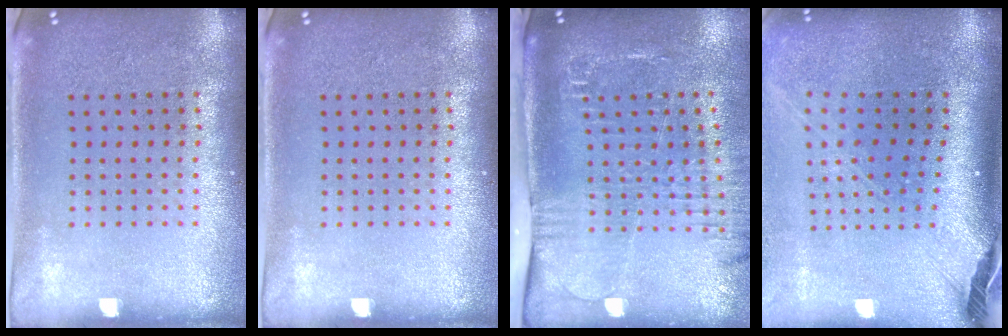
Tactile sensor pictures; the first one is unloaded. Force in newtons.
{"total": 0.0}
{"total": 2.6, "press": 2.0, "slide": 1.6}
{"total": 2.6, "press": 1.9, "slide": 1.8}